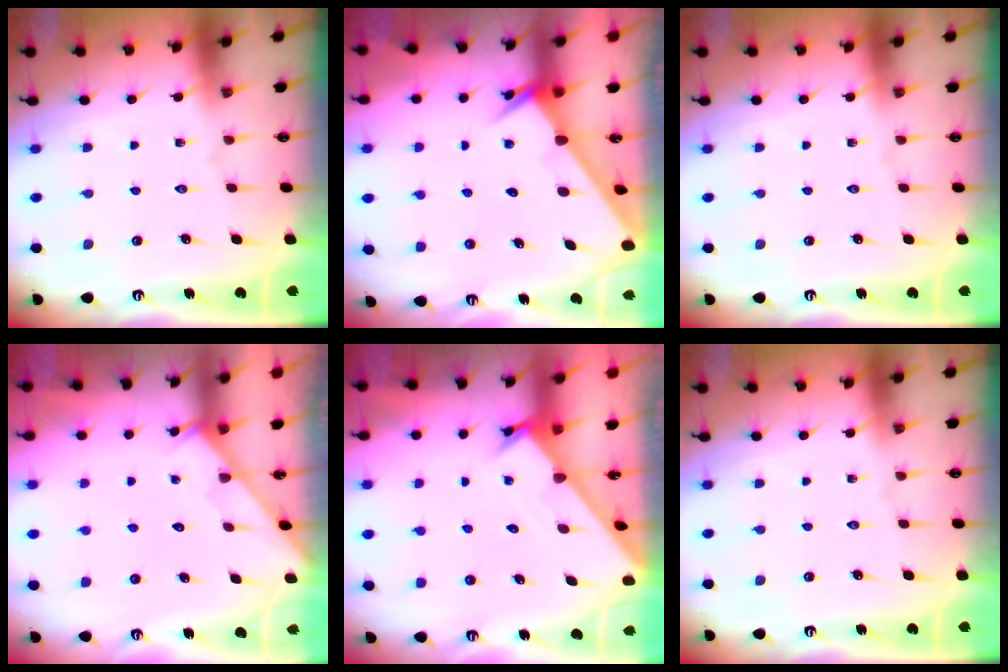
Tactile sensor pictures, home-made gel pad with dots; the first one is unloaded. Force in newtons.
{"total": 2.3, "press": 2.3, "slide": 0.2}
{"total": 0.0}
{"total": 2.1, "press": 2.1, "slide": 0.1}
{"total": 1.7, "press": 1.7, "slide": 0.1}
{"total": 0.0}